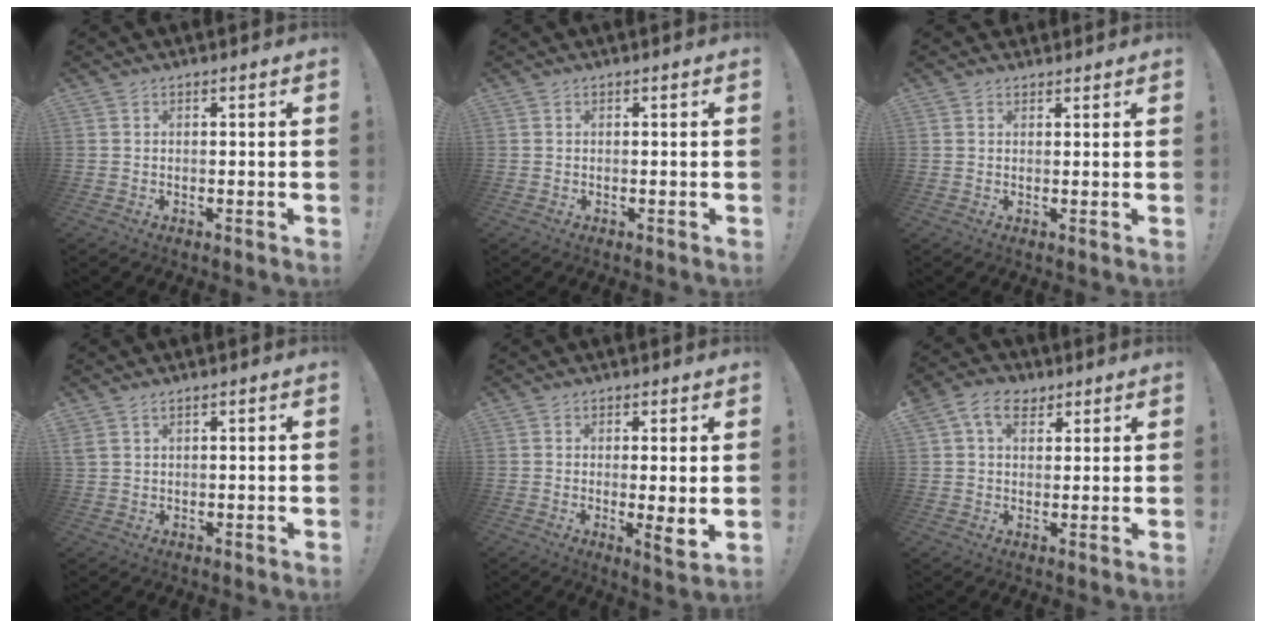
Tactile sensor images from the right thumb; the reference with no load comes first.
{"total": 0.0}
{"total": 1.8, "force": [1.3, 1.2, 0.2], "torque": [0.000, -0.004, 0.024]}
{"total": 2.1, "force": [1.3, 1.0, 1.4], "torque": [-0.028, -0.002, 0.025]}
{"total": 4.9, "force": [0.0, 0.4, 4.9], "torque": [-0.053, -0.022, 0.001]}
{"total": 8.5, "force": [3.7, 6.0, 4.6], "torque": [-0.072, 0.001, 0.071]}